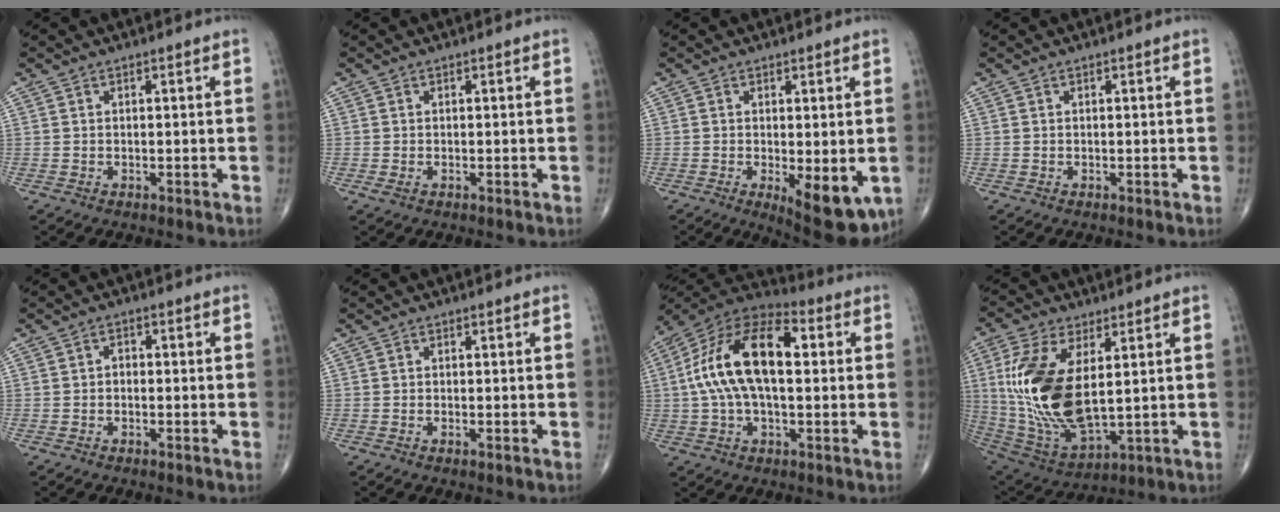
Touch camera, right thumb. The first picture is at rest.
{"total": 0.8, "force": [-0.3, 0.4, 0.7], "torque": [-0.017, -0.003, -0.005]}
{"total": 9.8, "force": [-2.5, 3.7, 8.7], "torque": [-0.109, -0.021, -0.025]}
{"total": 0.0}
{"total": 1.4, "force": [-0.5, 1.0, 0.8], "torque": [-0.003, 0.008, -0.014]}
{"total": 0.7, "force": [-0.3, 0.2, 0.6], "torque": [-0.015, -0.002, -0.007]}
{"total": 18.6, "force": [2.1, 9.6, 15.8], "torque": [-0.292, 0.036, 0.028]}
{"total": 19.9, "force": [2.8, 9.6, 17.2], "torque": [-0.354, -0.022, 0.068]}